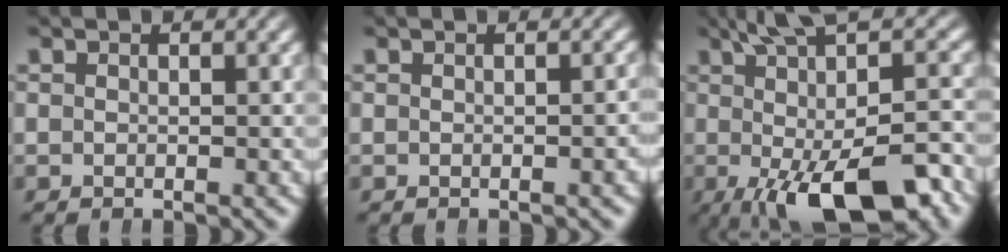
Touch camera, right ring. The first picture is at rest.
{"total": 0.6, "force": [-0.3, -0.2, 0.5], "torque": [-0.006, 0.003, -0.005]}
{"total": 11.3, "force": [-1.4, 4.0, 10.5], "torque": [-0.170, -0.012, -0.008]}